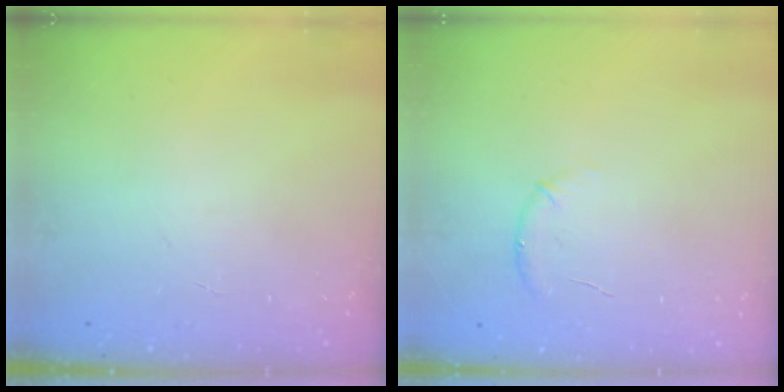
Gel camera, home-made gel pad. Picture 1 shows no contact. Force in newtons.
{"total": 5.8, "press": 5.4, "slide": 2.2}